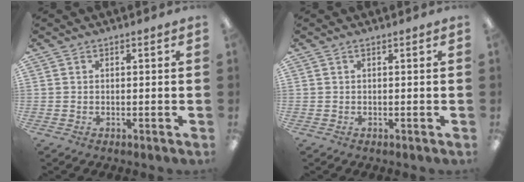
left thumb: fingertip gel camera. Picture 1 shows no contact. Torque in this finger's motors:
{"motor_torque": [-0.04, -0.04, 0.03, -0.02, 0.00]}